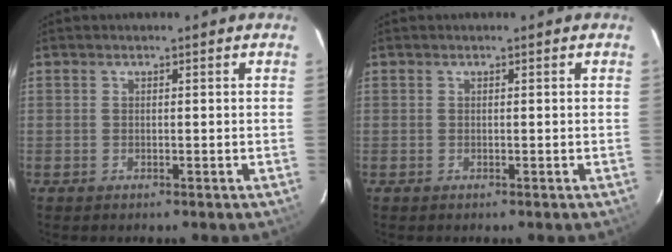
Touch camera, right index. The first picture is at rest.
{"total": 0.0}